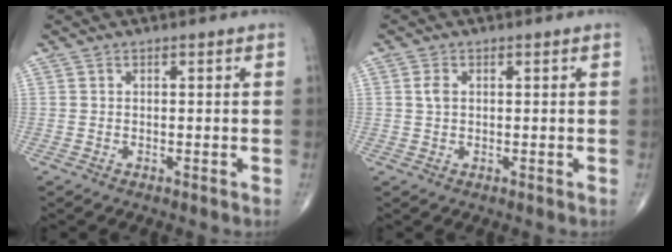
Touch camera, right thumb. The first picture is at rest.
{"total": 1.9, "force": [0.4, 1.3, 1.3], "torque": [-0.026, 0.002, 0.007]}